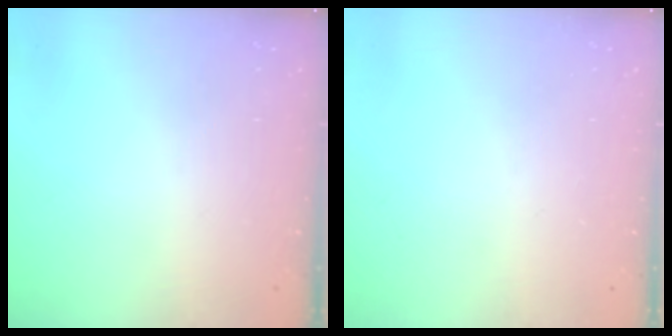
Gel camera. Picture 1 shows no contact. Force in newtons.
{"total": 0.0}